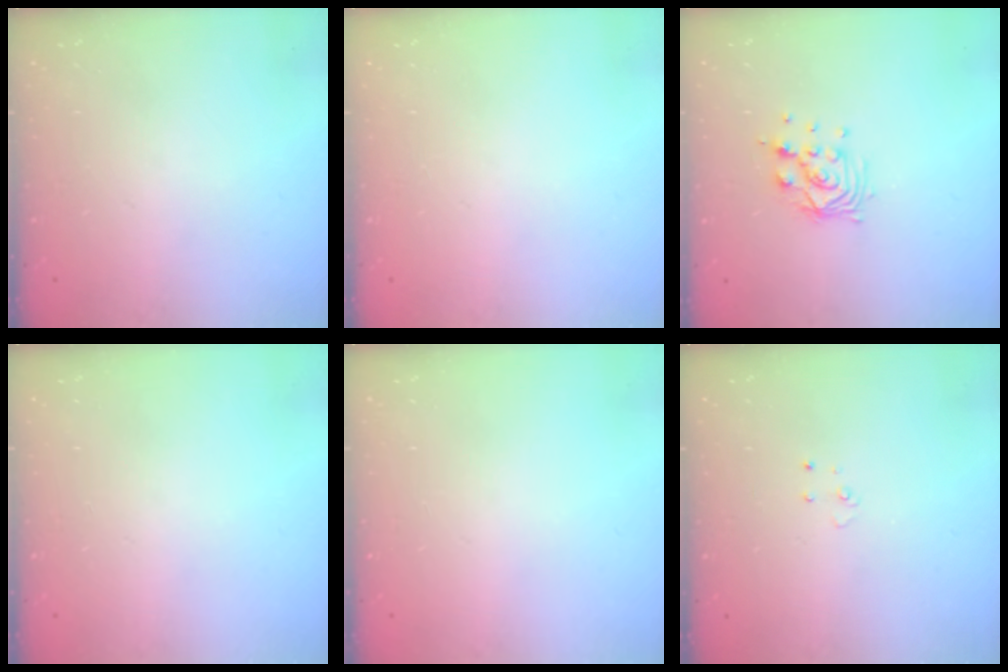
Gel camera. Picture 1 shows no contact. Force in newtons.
{"total": 0.0}
{"total": 8.9, "press": 8.9, "slide": 0.7}
{"total": 0.0}
{"total": 0.0}
{"total": 2.7, "press": 2.7, "slide": 0.2}